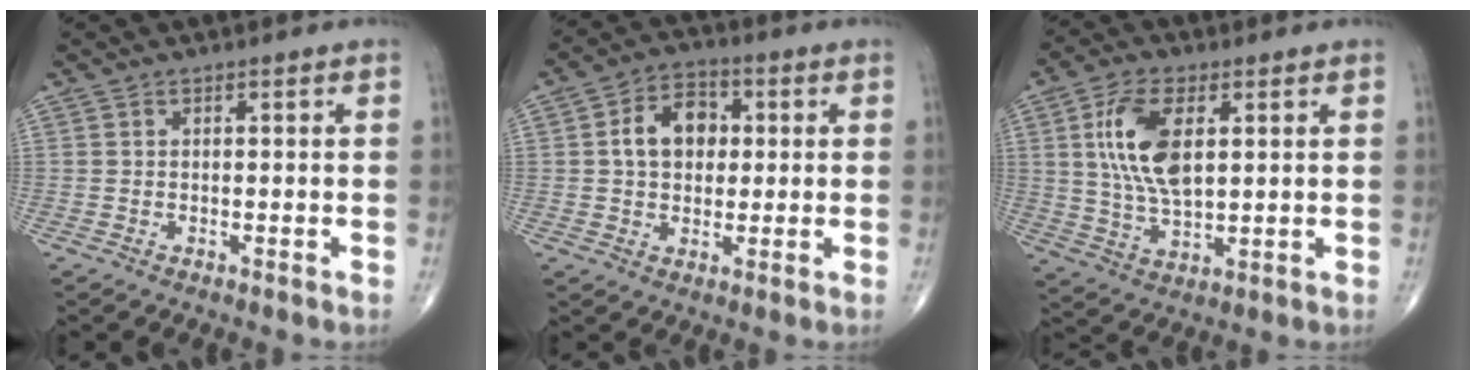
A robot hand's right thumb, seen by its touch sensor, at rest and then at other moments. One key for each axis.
{"total": 9.2, "fx": 1.2, "fy": 6.7, "fz": 6.2, "tx": -0.079, "ty": 0.015, "tz": 0.014}
{"total": 12.4, "fx": 3.1, "fy": 6.2, "fz": 10.3, "tx": -0.200, "ty": -0.009, "tz": 0.062}